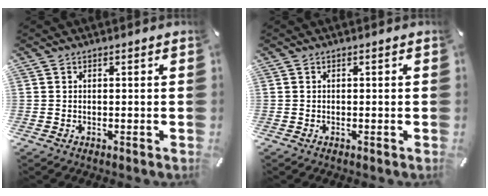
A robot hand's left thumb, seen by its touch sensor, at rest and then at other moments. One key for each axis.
{"total": 0.0}